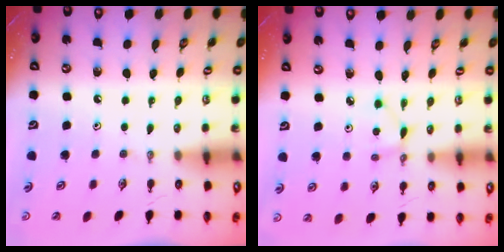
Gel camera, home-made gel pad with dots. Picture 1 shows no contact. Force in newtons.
{"total": 3.0, "press": 3.0, "slide": 0.3}